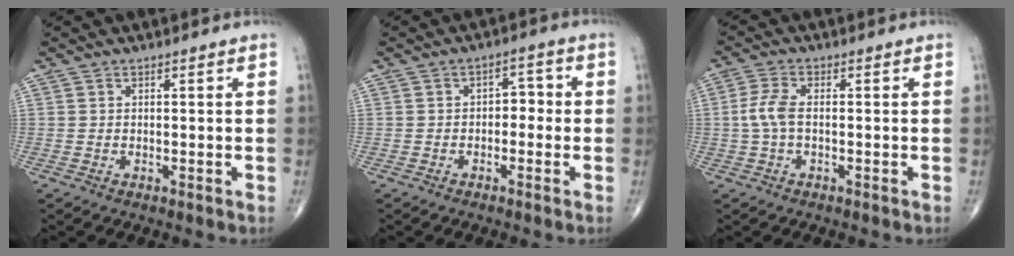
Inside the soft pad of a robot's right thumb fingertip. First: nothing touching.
{"total": 3.5, "force": [-0.6, 2.3, 2.6], "torque": [-0.014, 0.018, -0.019]}
{"total": 4.3, "force": [-0.3, 1.9, 3.8], "torque": [-0.099, 0.007, -0.009]}